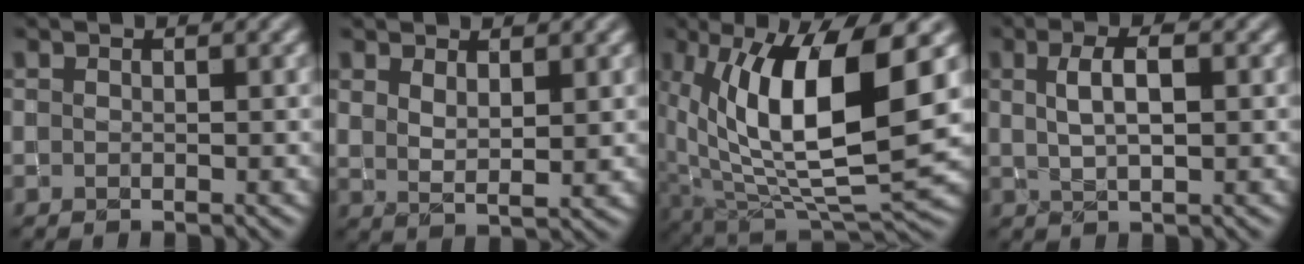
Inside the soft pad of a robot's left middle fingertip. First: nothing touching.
{"total": 2.4, "force": [1.5, 0.8, 1.7], "torque": [-0.036, -0.005, 0.033]}
{"total": 12.6, "force": [2.9, 4.5, 11.4], "torque": [-0.200, -0.004, 0.061]}
{"total": 3.0, "force": [1.0, 1.0, 2.7], "torque": [-0.050, 0.009, 0.018]}